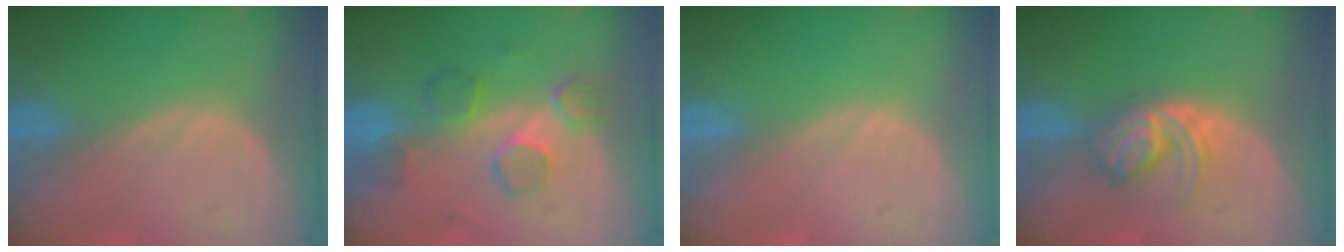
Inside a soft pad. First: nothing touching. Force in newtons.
{"total": 5.7, "press": 5.5, "slide": 1.3}
{"total": 0.0}
{"total": 5.9, "press": 5.1, "slide": 3.0}